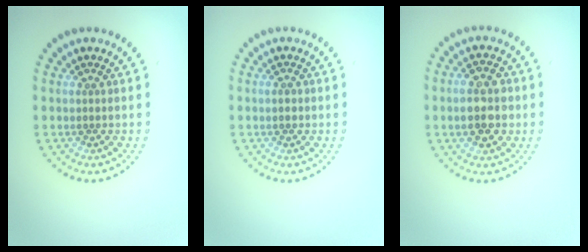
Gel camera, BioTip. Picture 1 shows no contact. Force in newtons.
{"total": 1.1, "press": 1.1, "slide": 0.1}
{"total": 4.3, "press": 4.3, "slide": 0.4}